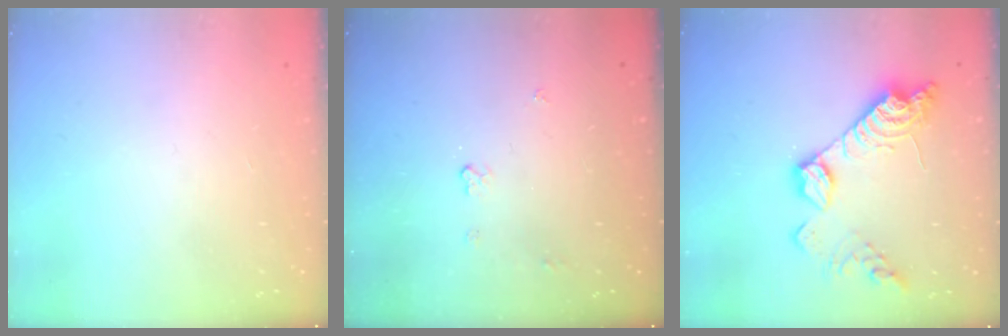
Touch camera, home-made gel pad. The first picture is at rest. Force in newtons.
{"total": 3.5, "press": 3.5, "slide": 0.2}
{"total": 15.9, "press": 15.9, "slide": 0.7}